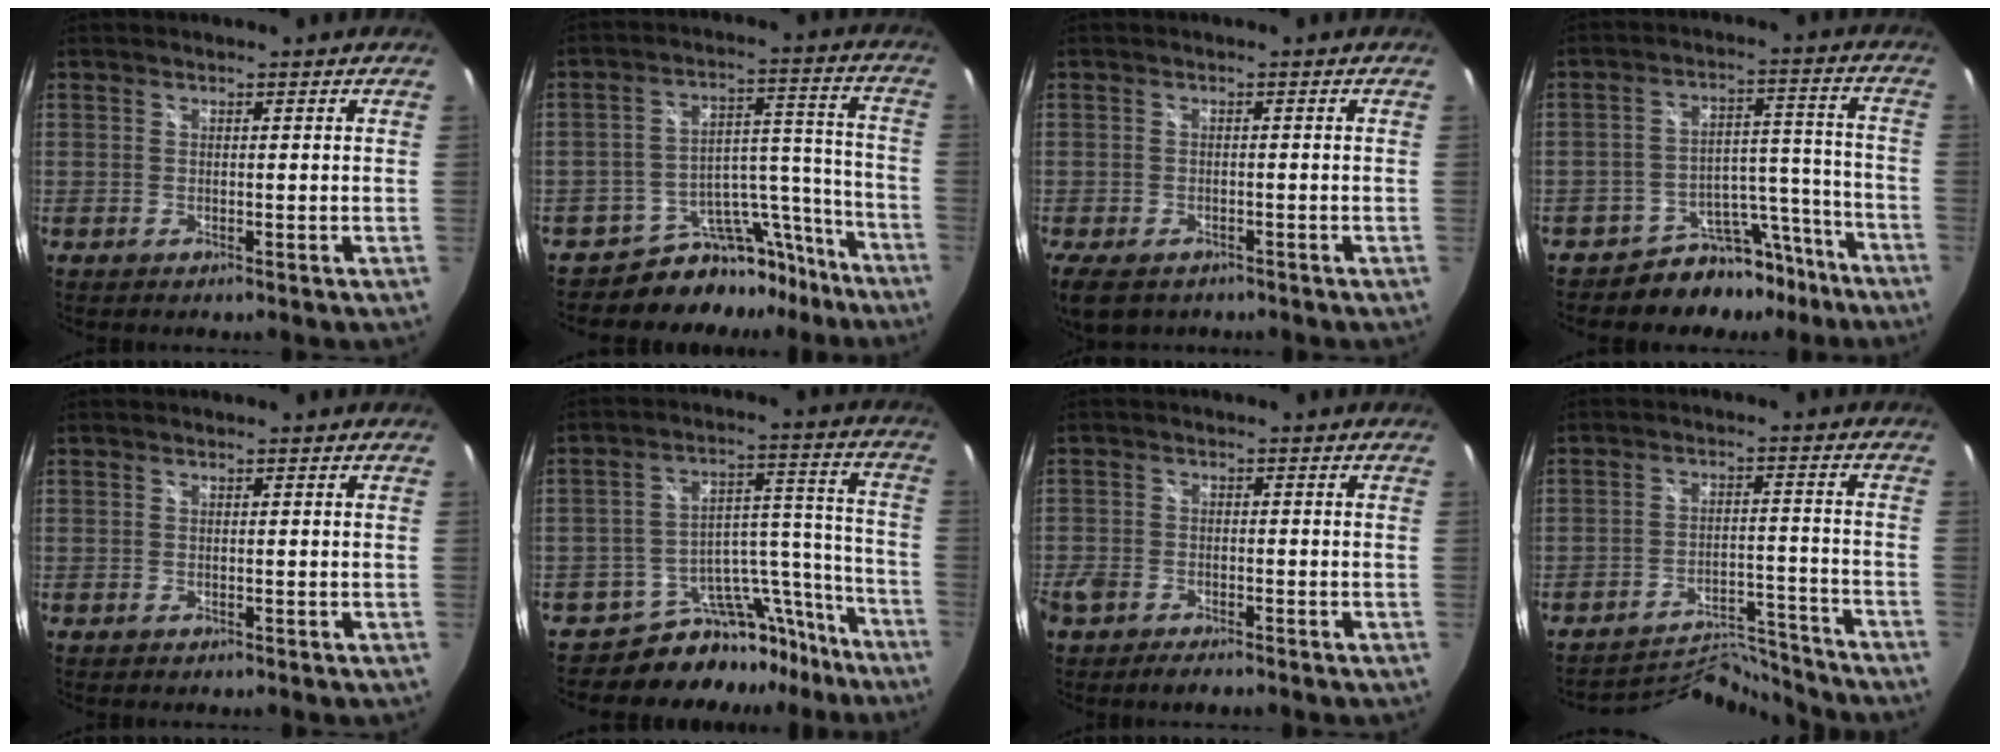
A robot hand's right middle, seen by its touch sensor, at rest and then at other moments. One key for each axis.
{"total": 12.6, "fx": -11.3, "fy": 5.4, "fz": 1.3, "tx": -0.004, "ty": 0.071, "tz": -0.169}
{"total": 7.5, "fx": -5.0, "fy": 4.1, "fz": 3.9, "tx": -0.096, "ty": -0.030, "tz": -0.085}
{"total": 10.7, "fx": -9.2, "fy": 5.1, "fz": 2.0, "tx": -0.018, "ty": 0.055, "tz": -0.128}
{"total": 0.0}
{"total": 13.7, "fx": -12.4, "fy": 5.6, "fz": 1.3, "tx": 0.000, "ty": 0.078, "tz": -0.185}
{"total": 5.5, "fx": -4.2, "fy": 2.2, "fz": 2.7, "tx": -0.076, "ty": -0.015, "tz": -0.080}
{"total": 9.6, "fx": -9.5, "fy": -0.4, "fz": -1.2, "tx": -0.003, "ty": 0.024, "tz": -0.153}